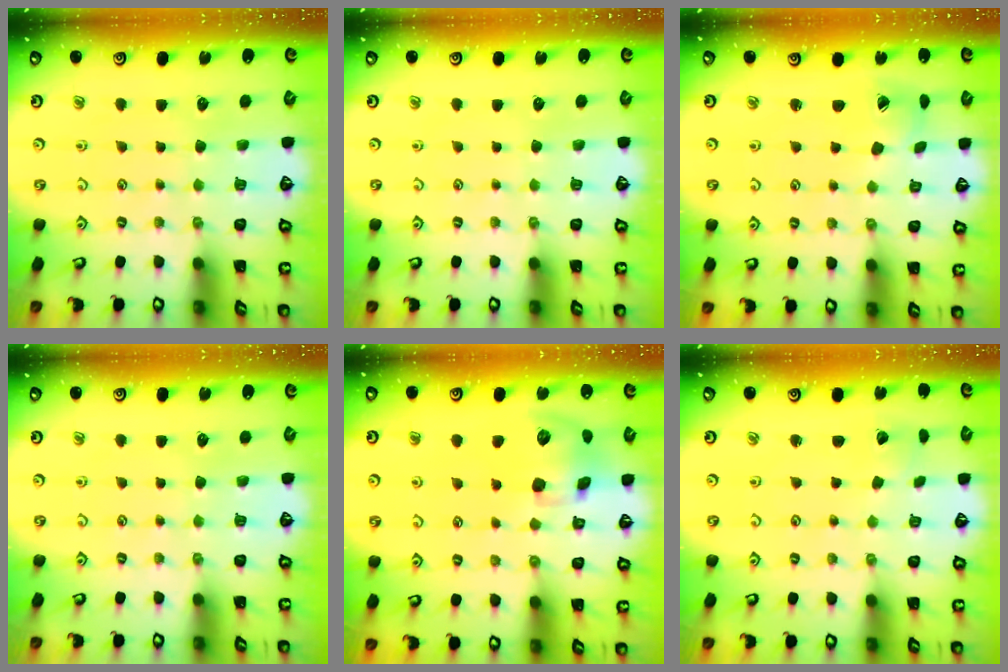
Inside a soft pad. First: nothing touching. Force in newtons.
{"total": 0.0}
{"total": 6.4, "press": 6.4, "slide": 0.4}
{"total": 0.0}
{"total": 13.4, "press": 13.2, "slide": 2.0}
{"total": 2.4, "press": 2.4, "slide": 0.2}